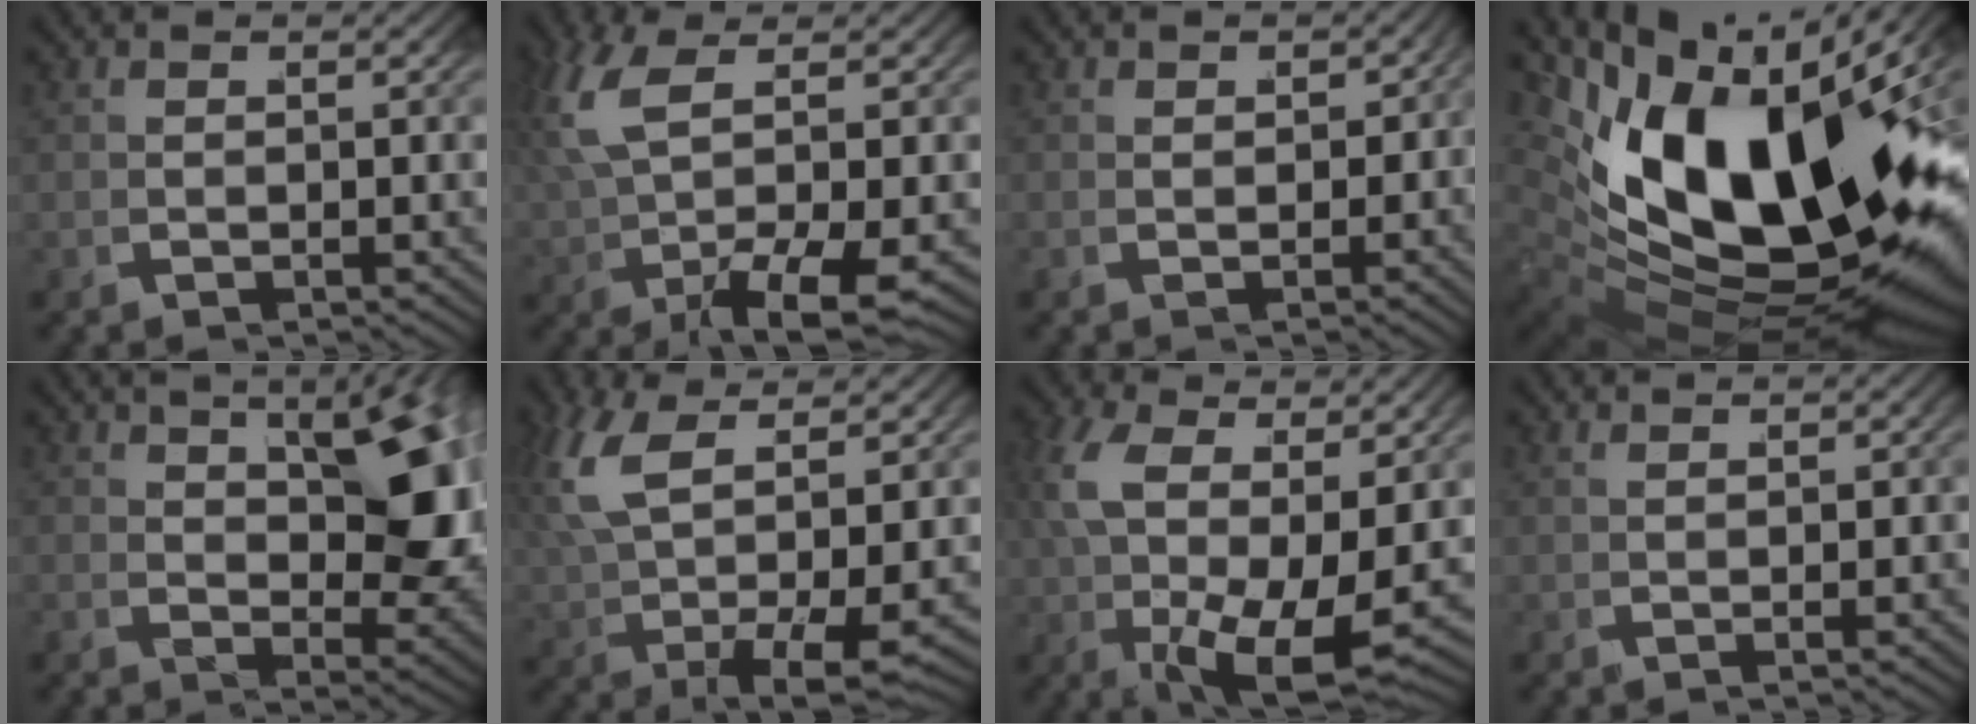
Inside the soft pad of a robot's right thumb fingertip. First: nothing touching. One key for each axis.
{"total": 6.3, "fx": 0.3, "fy": 2.4, "fz": 5.8, "tx": -0.127, "ty": -0.009, "tz": 0.022}
{"total": 2.4, "fx": -0.6, "fy": 2.0, "fz": 1.1, "tx": -0.018, "ty": -0.021, "tz": 0.003}
{"total": 28.4, "fx": -1.6, "fy": 17.1, "fz": 22.6, "tx": -0.399, "ty": -0.051, "tz": 0.011}
{"total": 8.3, "fx": 1.4, "fy": 3.6, "fz": 7.3, "tx": -0.086, "ty": -0.013, "tz": 0.038}
{"total": 7.5, "fx": 1.2, "fy": 3.8, "fz": 6.3, "tx": -0.154, "ty": -0.017, "tz": 0.043}
{"total": 9.6, "fx": -0.2, "fy": 4.8, "fz": 8.3, "tx": -0.175, "ty": -0.031, "tz": 0.017}
{"total": 0.7, "fx": 0.6, "fy": -0.2, "fz": 0.3, "tx": -0.006, "ty": 0.007, "tz": 0.013}